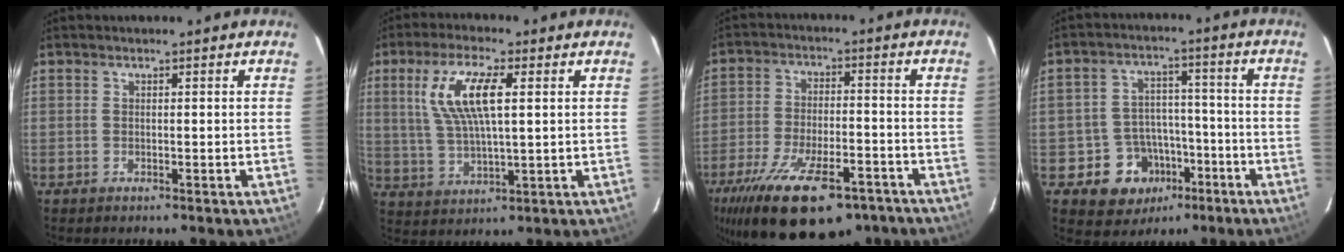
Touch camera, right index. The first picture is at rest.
{"total": 11.1, "force": [3.3, 3.4, 10.0], "torque": [-0.200, 0.008, 0.070]}
{"total": 22.3, "force": [-14.9, 8.8, 14.1], "torque": [-0.272, -0.041, -0.225]}
{"total": 10.6, "force": [-5.3, 8.7, 2.8], "torque": [-0.065, 0.035, -0.061]}